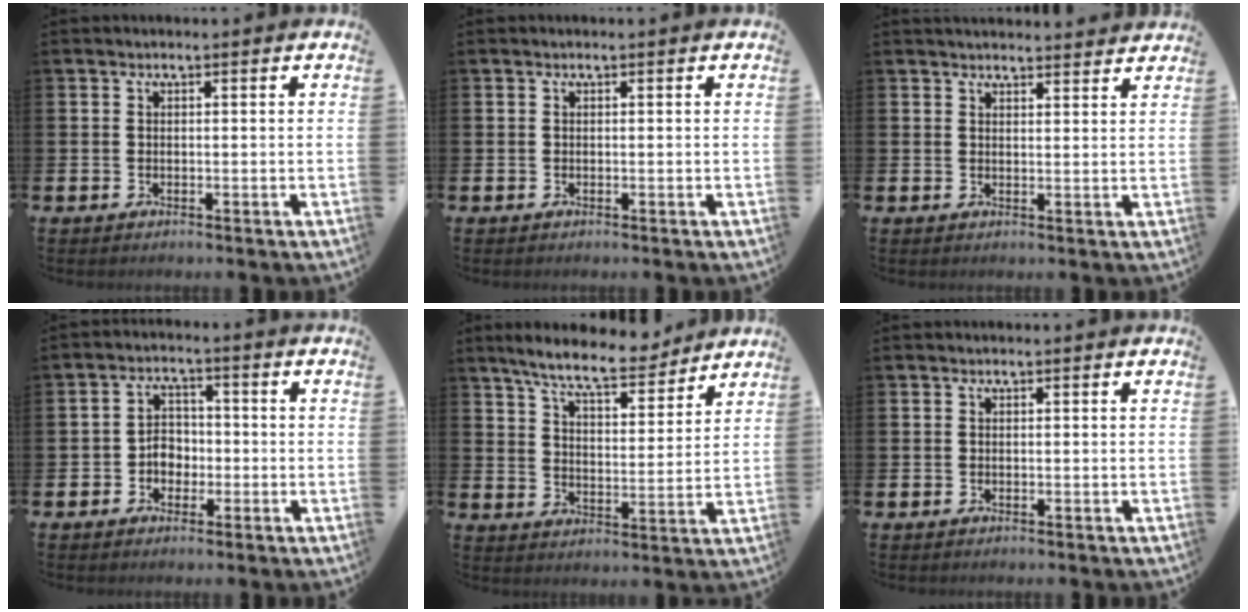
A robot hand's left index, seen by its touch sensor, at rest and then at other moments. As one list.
[{"total": 0.0}, {"total": 2.8, "force": [2.8, 0.4, 0.0], "torque": [0.002, -0.016, 0.049]}, {"total": 3.4, "force": [-1.2, 2.7, 1.6], "torque": [-0.022, 0.004, -0.031]}, {"total": 8.6, "force": [7.9, 1.5, 3.2], "torque": [-0.076, -0.042, 0.138]}, {"total": 0.0}]